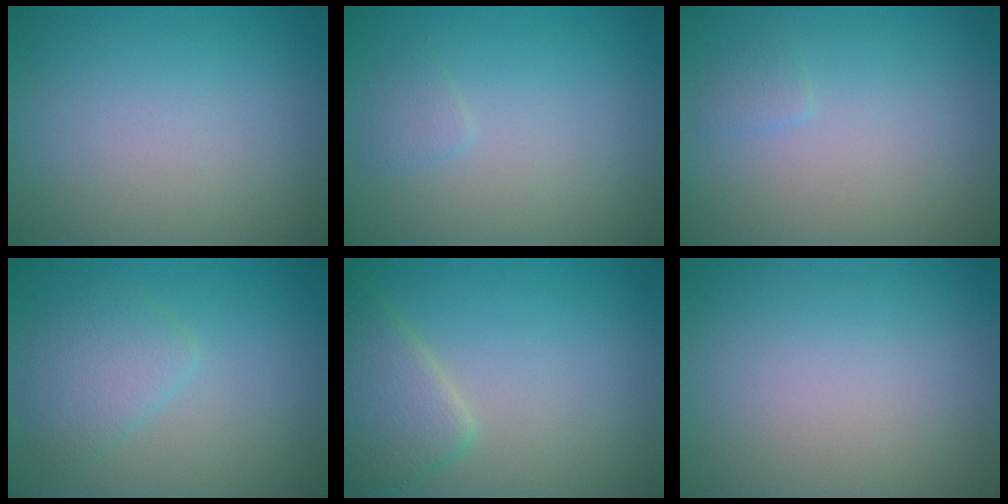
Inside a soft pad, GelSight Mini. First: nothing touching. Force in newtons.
{"total": 0.9, "press": 0.9, "slide": 0.1}
{"total": 0.7, "press": 0.7, "slide": 0.1}
{"total": 2.9, "press": 2.9, "slide": 0.0}
{"total": 3.6, "press": 3.6, "slide": 0.1}
{"total": 0.0}